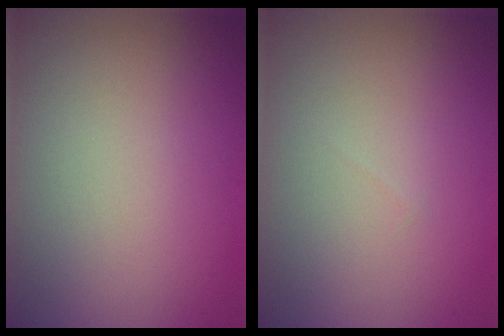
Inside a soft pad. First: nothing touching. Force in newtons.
{"total": 0.0}